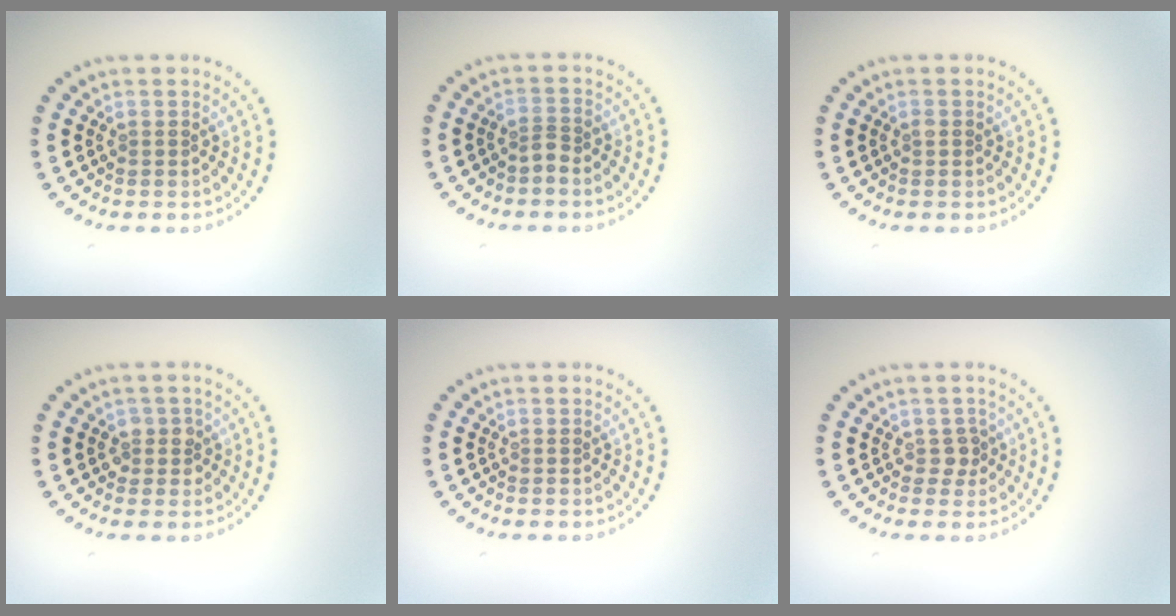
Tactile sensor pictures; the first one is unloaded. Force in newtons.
{"total": 1.1, "press": 0.7, "slide": 0.8}
{"total": 0.6, "press": 0.6, "slide": 0.0}
{"total": 1.5, "press": 1.4, "slide": 0.7}
{"total": 0.0}
{"total": 1.3, "press": 1.0, "slide": 0.8}